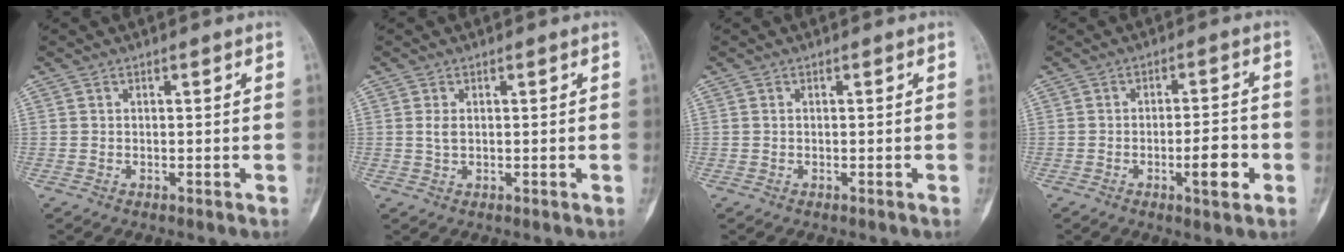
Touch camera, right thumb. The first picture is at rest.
{"total": 1.6, "force": [0.3, 0.9, 1.3], "torque": [-0.028, 0.002, 0.008]}
{"total": 0.0}
{"total": 6.6, "force": [-2.2, 1.9, 5.9], "torque": [-0.087, 0.009, -0.030]}